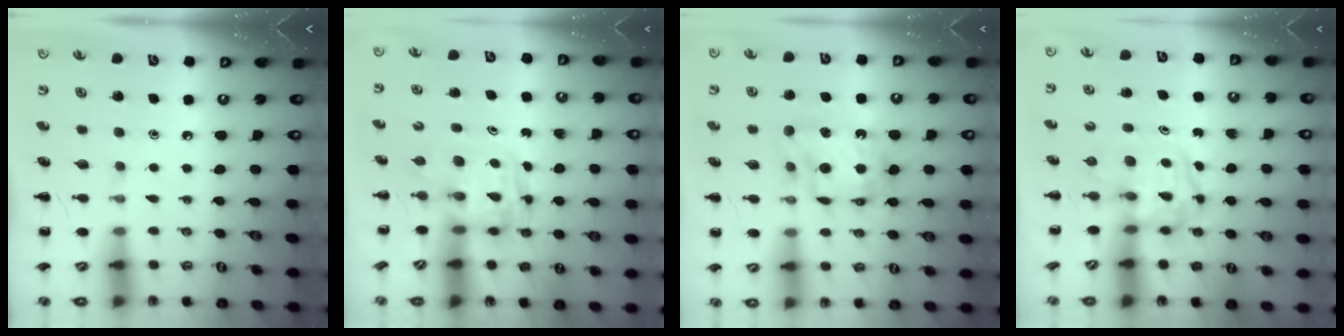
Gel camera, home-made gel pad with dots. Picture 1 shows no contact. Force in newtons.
{"total": 2.6, "press": 2.6, "slide": 0.2}
{"total": 10.6, "press": 10.5, "slide": 1.2}
{"total": 3.8, "press": 3.7, "slide": 0.5}